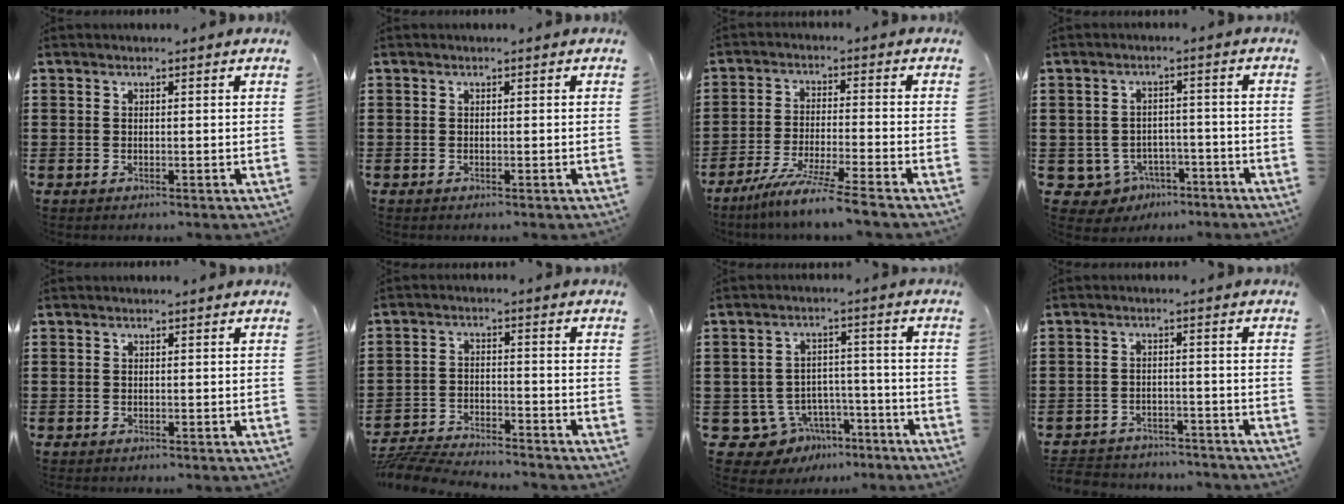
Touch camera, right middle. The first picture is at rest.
{"total": 0.0}
{"total": 6.9, "force": [-5.9, -1.1, 3.5], "torque": [-0.070, -0.026, -0.111]}
{"total": 4.0, "force": [-3.1, 2.4, 0.9], "torque": [-0.033, 0.004, -0.061]}
{"total": 0.0}
{"total": 6.0, "force": [-5.9, 0.3, 1.0], "torque": [-0.031, 0.003, -0.120]}
{"total": 6.7, "force": [-5.0, 4.1, 1.8], "torque": [-0.055, 0.019, -0.095]}
{"total": 3.4, "force": [-3.3, 0.5, 0.0], "torque": [-0.006, 0.000, -0.071]}